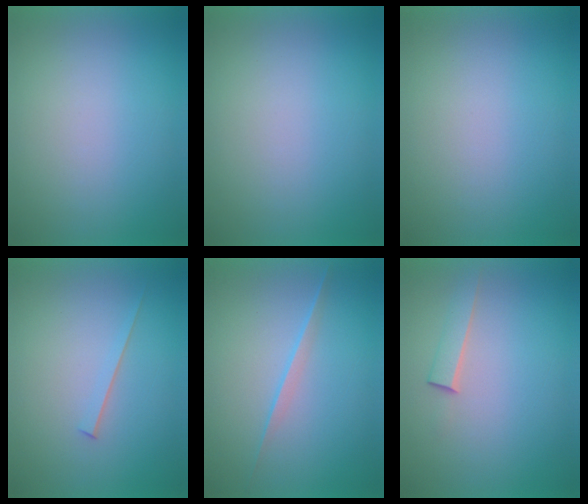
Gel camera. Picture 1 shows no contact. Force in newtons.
{"total": 1.2}
{"total": 1.1}
{"total": 1.5}
{"total": 2.2}
{"total": 1.5}